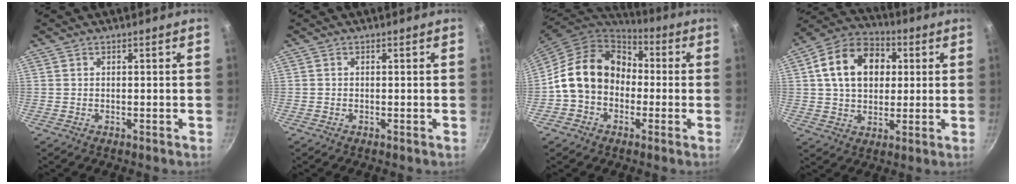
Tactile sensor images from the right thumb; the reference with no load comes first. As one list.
[{"total": 0.0}, {"total": 15.8, "force": [-0.5, 12.8, 9.2], "torque": [-0.127, 0.046, -0.024]}, {"total": 15.7, "force": [3.4, 11.5, 10.1], "torque": [-0.145, 0.020, 0.044]}]